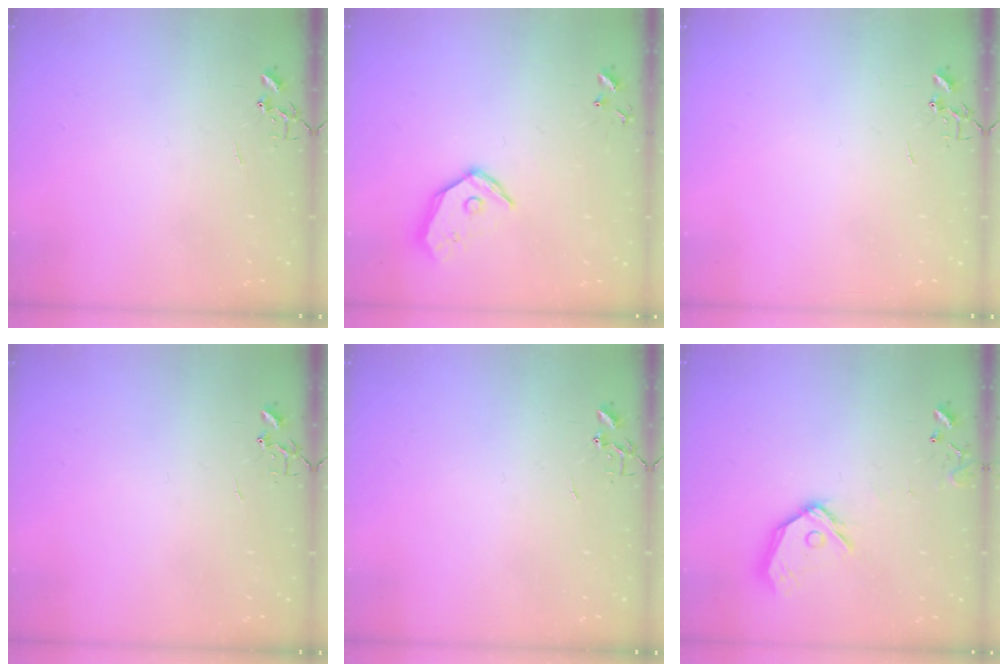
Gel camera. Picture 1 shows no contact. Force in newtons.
{"total": 12.3, "press": 12.1, "slide": 1.9}
{"total": 0.0}
{"total": 0.0}
{"total": 0.0}
{"total": 14.2, "press": 14.0, "slide": 2.3}